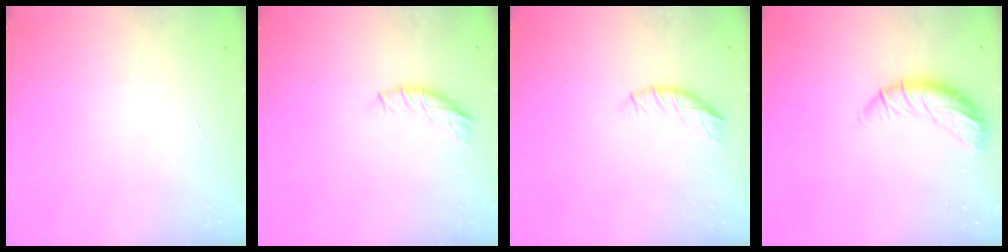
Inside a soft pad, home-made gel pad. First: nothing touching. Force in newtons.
{"total": 7.0, "press": 7.0, "slide": 0.7}
{"total": 7.0, "press": 7.0, "slide": 0.7}
{"total": 9.9, "press": 9.9, "slide": 0.8}